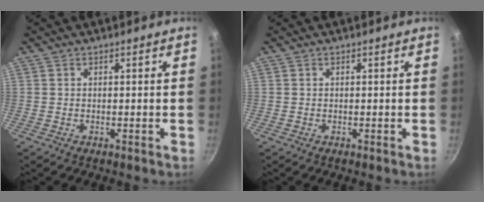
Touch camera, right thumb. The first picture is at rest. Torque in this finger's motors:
{"motor_torque": [0.00, 0.00, 0.10, 0.10, 0.00]}